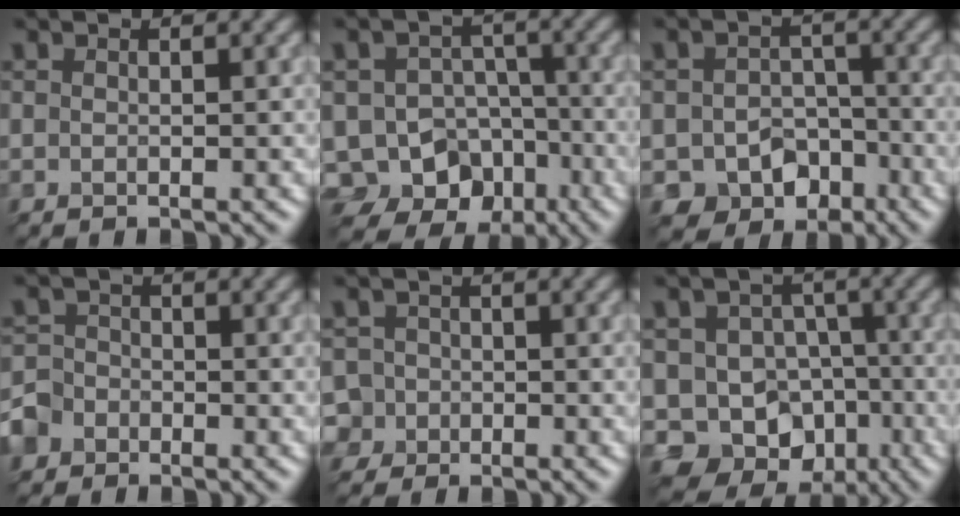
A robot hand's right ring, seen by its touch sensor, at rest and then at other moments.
{"total": 11.6, "force": [-6.7, 9.3, 2.2], "torque": [-0.034, -0.021, -0.096]}
{"total": 3.8, "force": [-2.7, 2.6, 0.4], "torque": [-0.008, 0.004, -0.019]}
{"total": 2.7, "force": [-2.3, 1.3, -0.5], "torque": [-0.005, 0.002, -0.032]}
{"total": 2.5, "force": [-1.6, 1.6, -0.9], "torque": [0.019, 0.013, -0.027]}
{"total": 9.6, "force": [-4.3, 8.2, 2.5], "torque": [-0.034, -0.008, -0.059]}